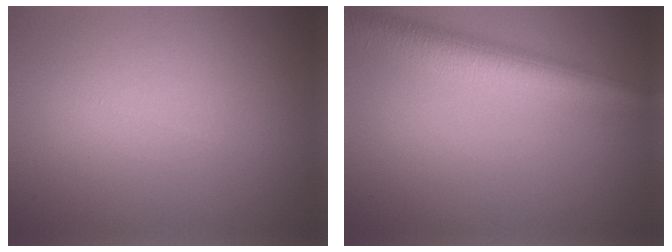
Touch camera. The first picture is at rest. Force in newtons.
{"total": 6.6, "press": 6.6, "slide": 0.3}